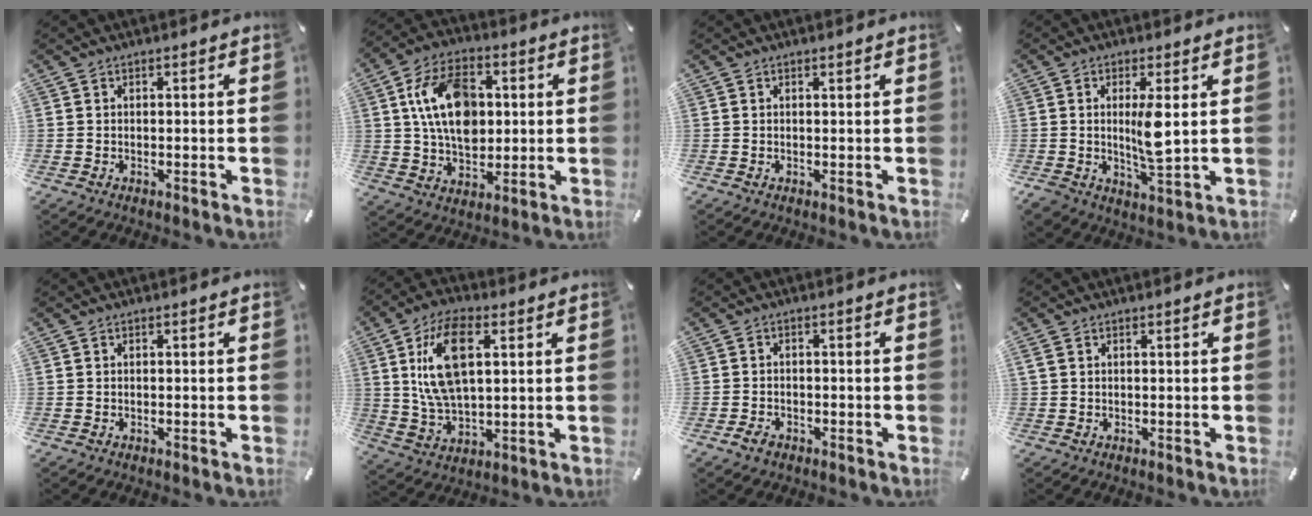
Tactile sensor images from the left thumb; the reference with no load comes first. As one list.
[{"total": 15.2, "force": [2.4, 10.3, 10.8], "torque": [-0.207, 0.013, 0.044]}, {"total": 0.0}, {"total": 7.4, "force": [1.0, 2.7, 6.8], "torque": [-0.136, -0.014, 0.009]}, {"total": 0.0}, {"total": 14.0, "force": [4.3, 7.1, 11.3], "torque": [-0.262, 0.001, 0.070]}, {"total": 2.1, "force": [-1.5, 1.3, 0.8], "torque": [-0.021, 0.005, -0.032]}, {"total": 0.7, "force": [0.3, 0.4, 0.5], "torque": [-0.012, 0.002, 0.004]}]